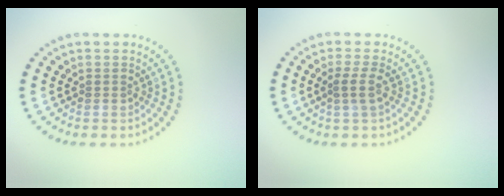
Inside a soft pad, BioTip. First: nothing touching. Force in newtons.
{"total": 1.6, "press": 1.2, "slide": 1.1}